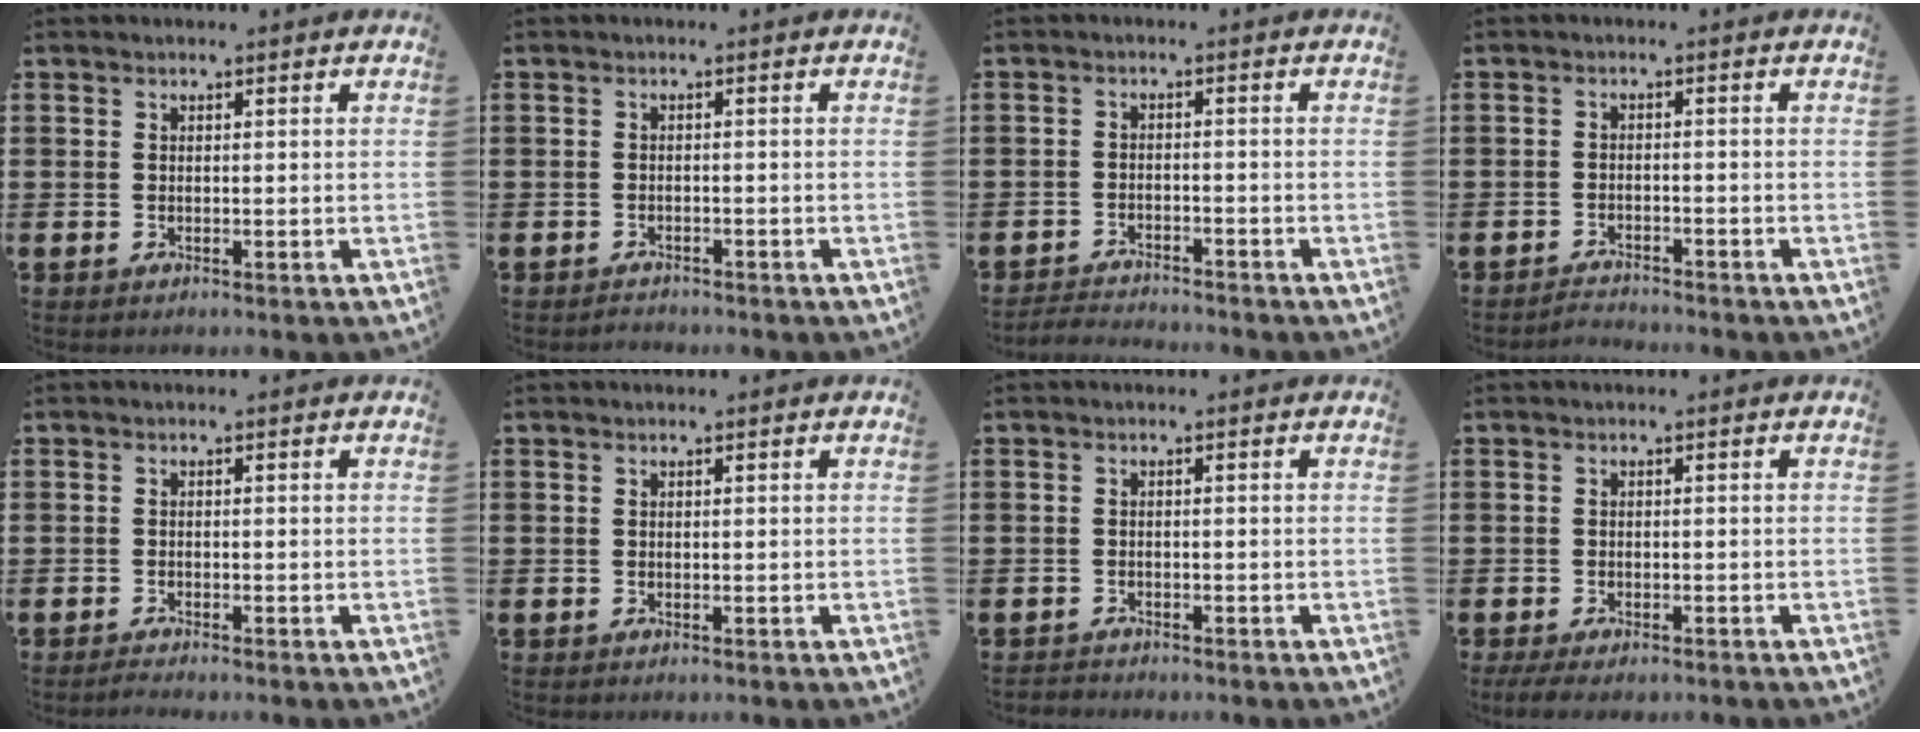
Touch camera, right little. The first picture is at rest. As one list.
[{"total": 0.9, "force": [-0.9, 0.1, 0.0], "torque": [-0.002, 0.001, -0.019]}, {"total": 2.3, "force": [-2.3, 0.0, -0.1], "torque": [-0.004, 0.002, -0.050]}, {"total": 1.7, "force": [-1.7, 0.0, -0.2], "torque": [-0.002, 0.005, -0.036]}, {"total": 0.8, "force": [-0.7, 0.0, 0.4], "torque": [-0.008, -0.001, -0.014]}, {"total": 0.0}, {"total": 0.7, "force": [-0.7, 0.1, -0.1], "torque": [-0.001, -0.001, -0.015]}, {"total": 1.3, "force": [-0.9, 0.4, 0.9], "torque": [-0.017, -0.001, -0.017]}]